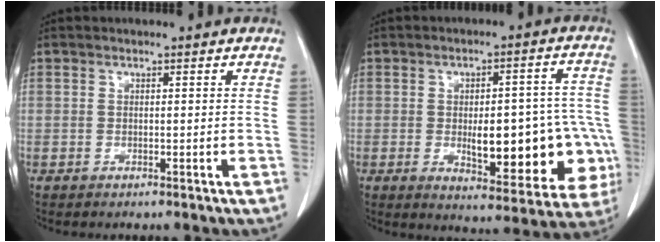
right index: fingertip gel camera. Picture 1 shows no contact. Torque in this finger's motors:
{"motor_torque": [1.02, -0.55, 0.53, 0.09]}